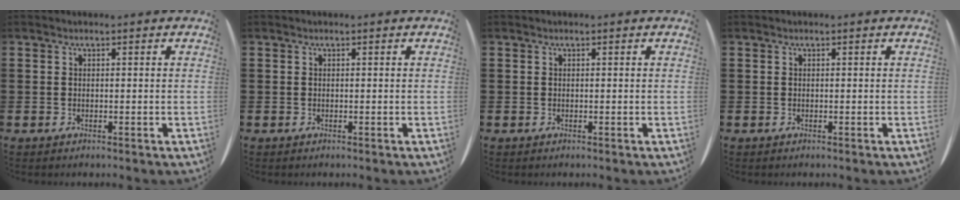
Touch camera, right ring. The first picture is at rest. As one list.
[{"total": 0.0}, {"total": 0.0}, {"total": 0.0}]